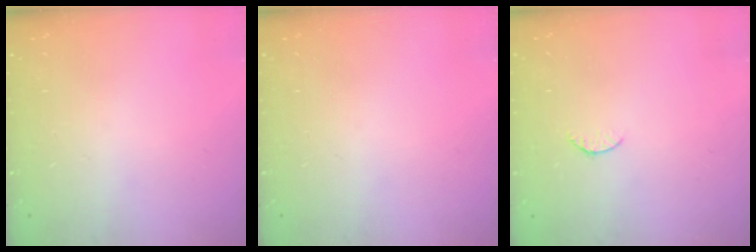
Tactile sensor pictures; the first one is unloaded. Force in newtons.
{"total": 0.0}
{"total": 5.5, "press": 5.4, "slide": 0.6}